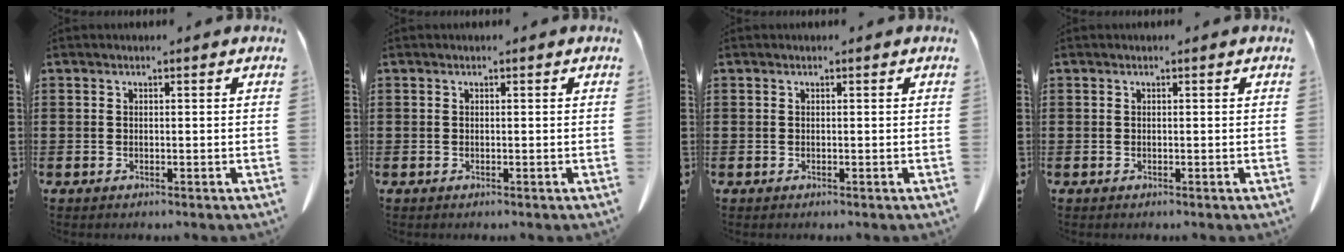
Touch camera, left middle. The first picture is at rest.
{"total": 0.0}
{"total": 0.0}
{"total": 0.0}